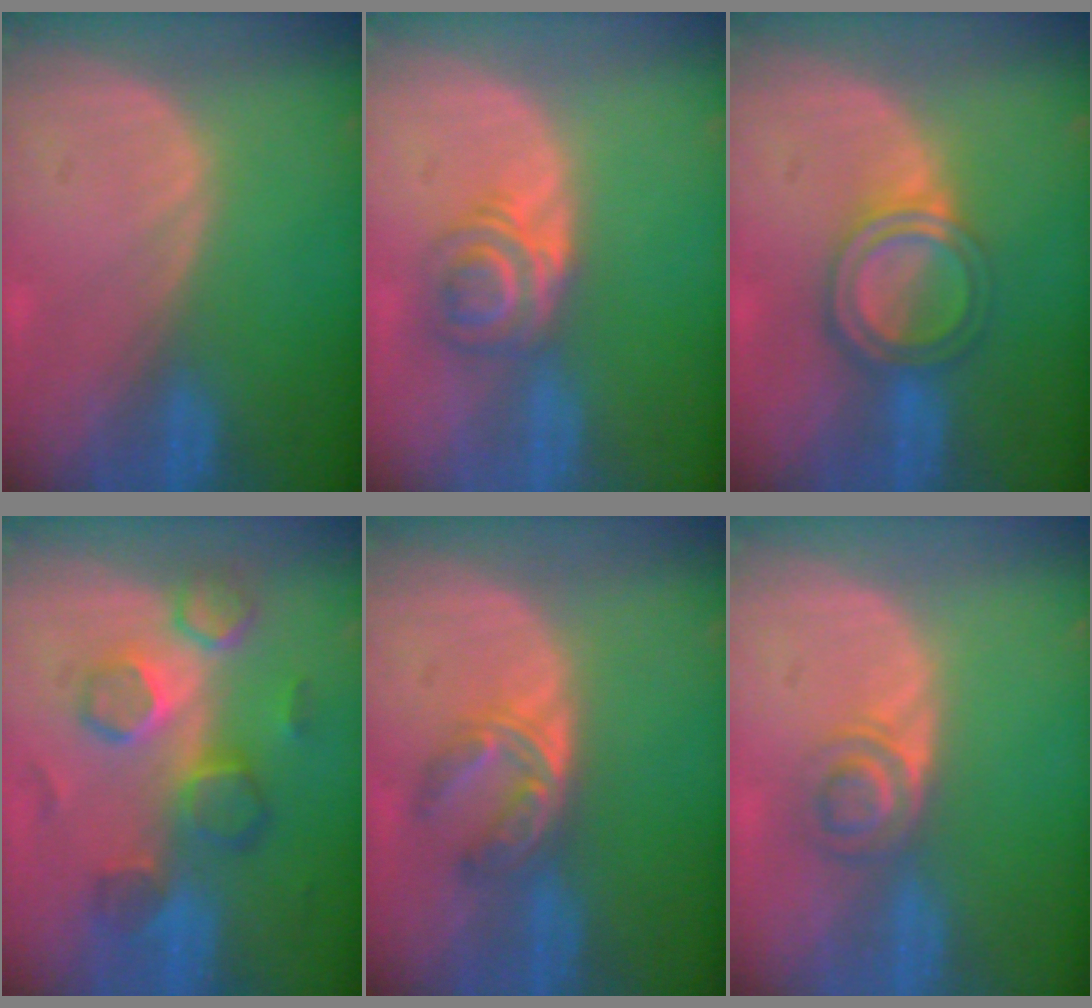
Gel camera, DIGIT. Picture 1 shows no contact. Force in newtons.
{"total": 6.1, "press": 5.2, "slide": 3.3}
{"total": 6.0, "press": 5.4, "slide": 2.7}
{"total": 8.5, "press": 8.3, "slide": 2.1}
{"total": 6.0, "press": 5.0, "slide": 3.3}
{"total": 3.8, "press": 3.6, "slide": 0.9}